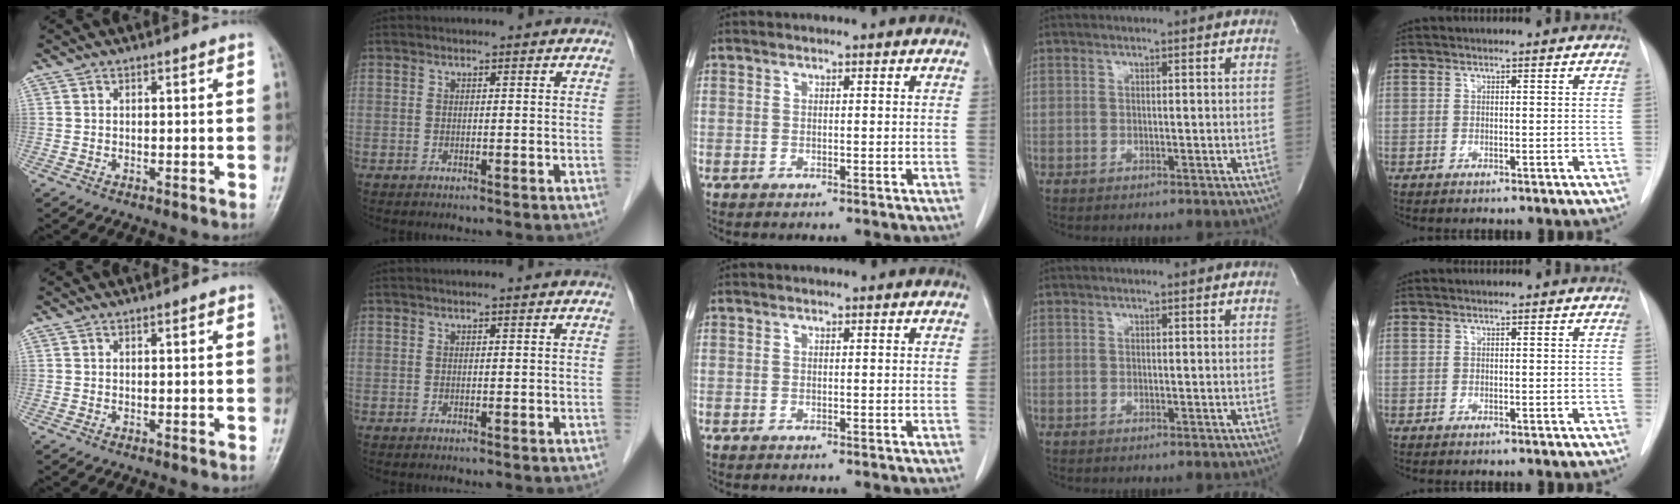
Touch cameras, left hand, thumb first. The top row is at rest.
{"index": {"total": 0.6, "force": [0.5, 0.0, 0.4], "torque": [-0.007, 0.006, 0.009]}}